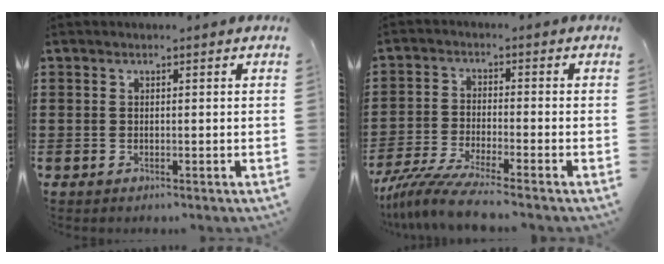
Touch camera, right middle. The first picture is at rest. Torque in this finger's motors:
{"motor_torque": [2.14, 0.00, 0.56, 0.19]}